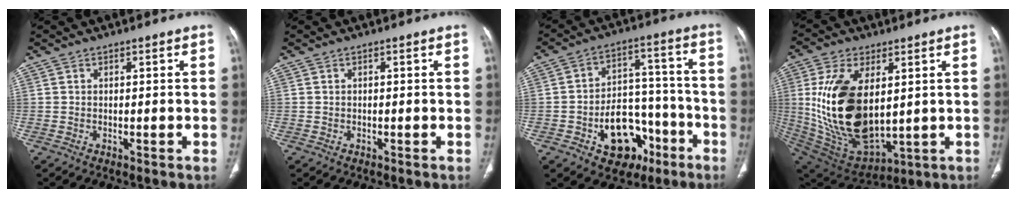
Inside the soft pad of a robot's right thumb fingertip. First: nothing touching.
{"total": 0.0}
{"total": 15.0, "force": [-6.8, 10.1, 8.7], "torque": [-0.083, 0.058, -0.090]}
{"total": 22.7, "force": [3.0, 12.4, 18.8], "torque": [-0.363, -0.026, 0.077]}